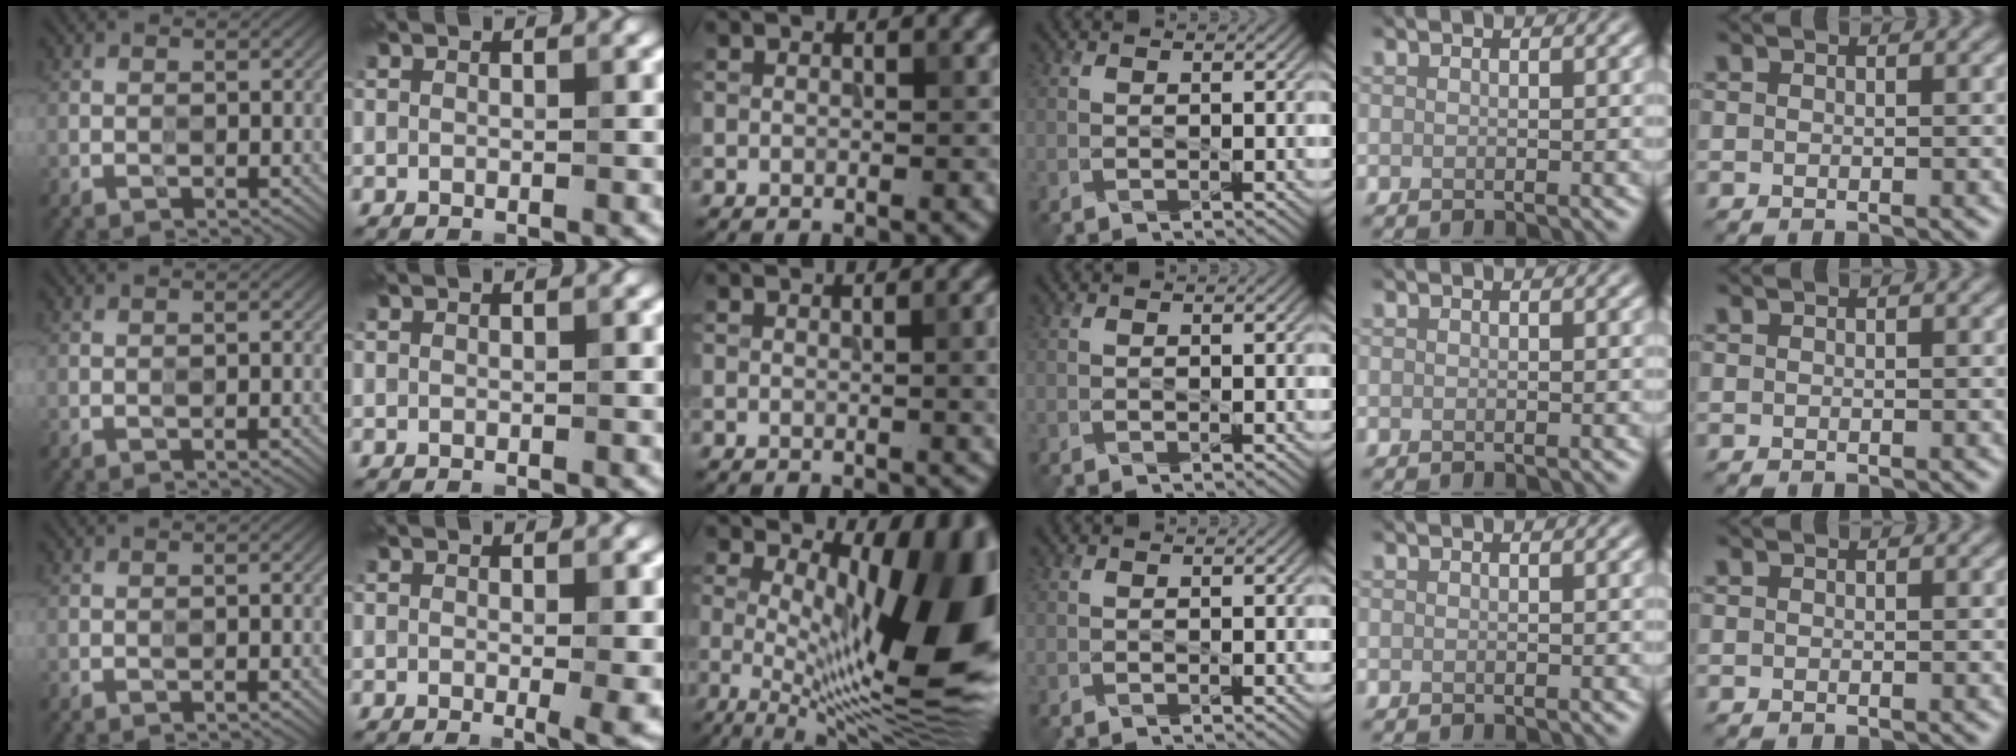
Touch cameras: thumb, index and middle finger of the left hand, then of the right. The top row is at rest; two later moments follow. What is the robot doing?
{"motion": "press", "object": "grip strengthener"}